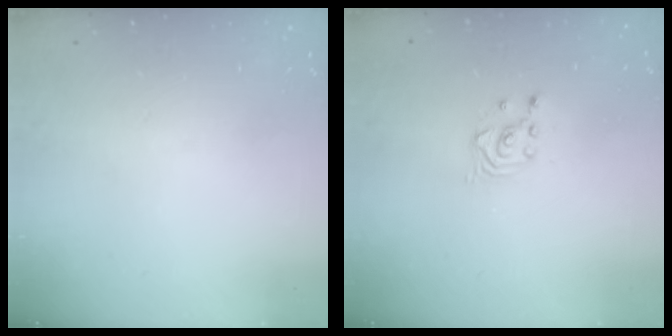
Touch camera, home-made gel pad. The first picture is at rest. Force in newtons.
{"total": 2.5, "press": 2.5, "slide": 0.3}